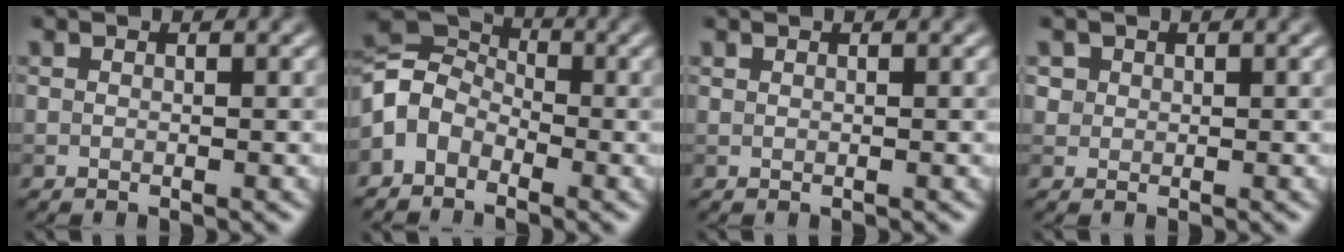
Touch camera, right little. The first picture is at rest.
{"total": 4.2, "force": [-1.9, 3.2, 2.0], "torque": [-0.044, 0.007, -0.055]}
{"total": 0.0}
{"total": 1.2, "force": [0.5, 1.1, 0.2], "torque": [0.003, -0.008, 0.017]}